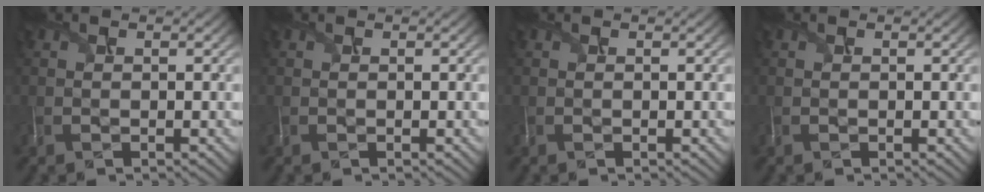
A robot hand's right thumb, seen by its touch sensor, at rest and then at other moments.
{"total": 0.0}
{"total": 0.0}
{"total": 0.0}